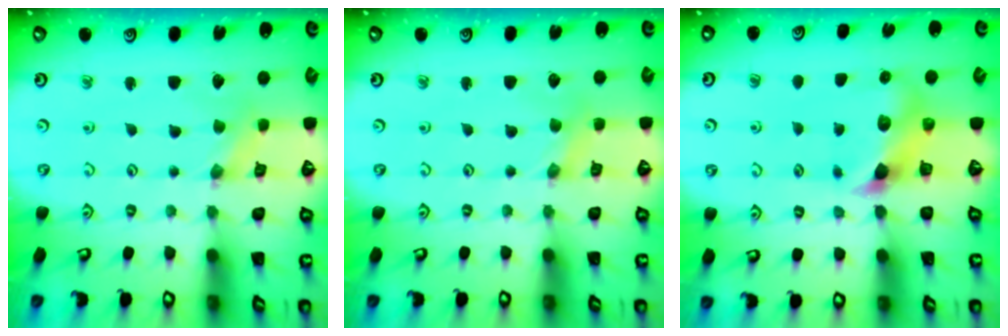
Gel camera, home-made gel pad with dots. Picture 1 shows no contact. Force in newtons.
{"total": 1.0, "press": 0.9, "slide": 0.3}
{"total": 6.9, "press": 6.9, "slide": 0.9}